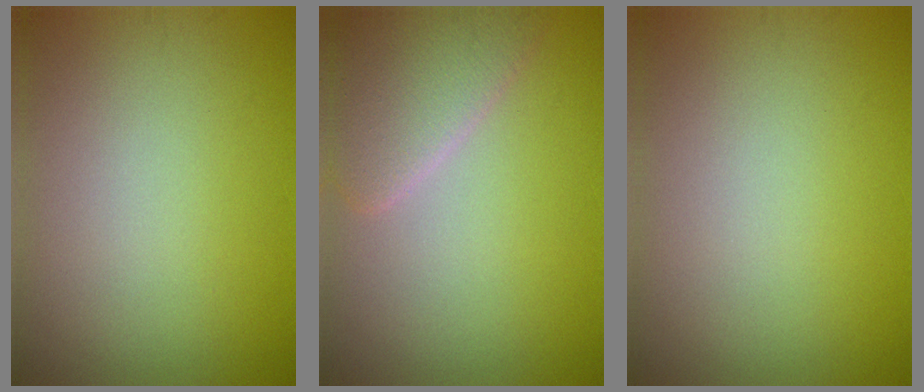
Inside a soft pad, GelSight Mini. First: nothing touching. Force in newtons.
{"total": 4.0, "press": 4.0, "slide": 0.2}
{"total": 0.0}